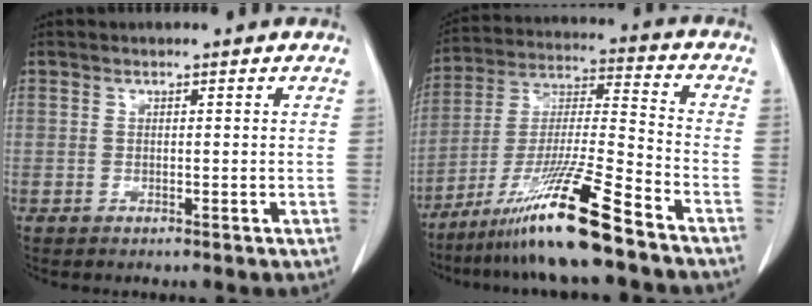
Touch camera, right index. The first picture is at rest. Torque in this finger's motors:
{"motor_torque": [1.12, -1.02, 0.40, 0.13]}